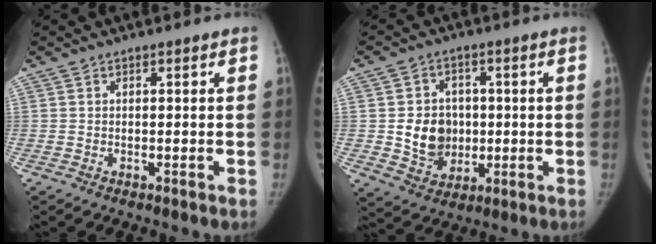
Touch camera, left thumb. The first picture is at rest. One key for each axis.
{"total": 9.7, "fx": -0.2, "fy": 8.3, "fz": 4.9, "tx": -0.038, "ty": 0.001, "tz": 0.005}